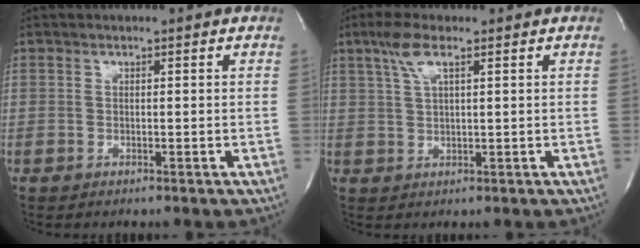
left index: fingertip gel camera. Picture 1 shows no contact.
{"total": 4.5, "force": [2.4, 1.0, 3.7], "torque": [-0.086, 0.007, 0.052]}